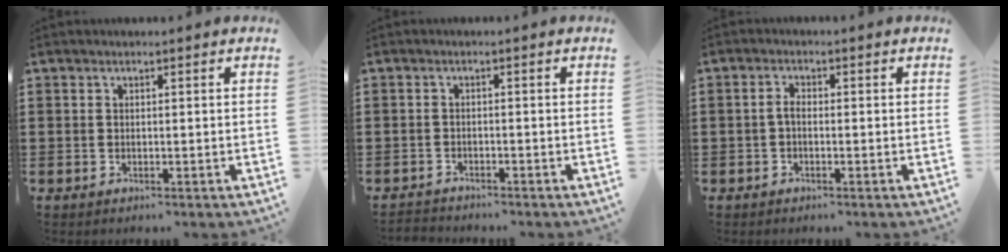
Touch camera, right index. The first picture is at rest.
{"total": 1.4, "force": [-1.4, 0.3, -0.1], "torque": [-0.004, 0.002, -0.031]}
{"total": 1.6, "force": [-0.6, 0.7, 1.4], "torque": [-0.035, -0.001, -0.014]}